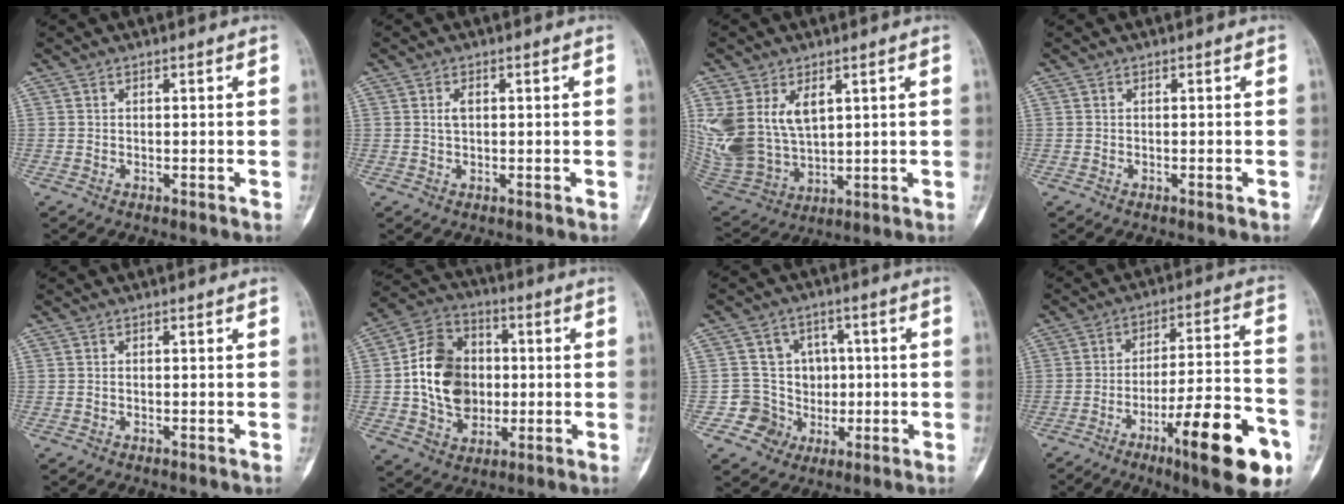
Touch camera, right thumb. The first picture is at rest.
{"total": 1.8, "force": [0.4, 1.0, 1.4], "torque": [-0.028, 0.003, 0.008]}
{"total": 15.7, "force": [4.6, 10.4, 10.8], "torque": [-0.233, -0.017, 0.116]}
{"total": 0.6, "force": [-0.3, 0.0, 0.5], "torque": [-0.008, -0.001, -0.002]}
{"total": 0.0}
{"total": 16.2, "force": [0.2, 12.6, 10.2], "torque": [-0.151, 0.017, 0.004]}
{"total": 8.5, "force": [-0.7, 8.5, 0.7], "torque": [0.046, 0.027, -0.006]}
{"total": 20.3, "force": [-9.4, 4.4, 17.4], "torque": [-0.235, 0.046, -0.137]}